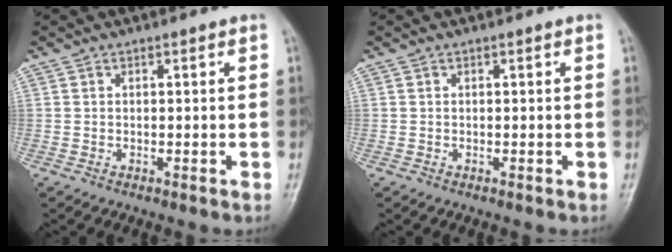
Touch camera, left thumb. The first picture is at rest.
{"total": 0.0}